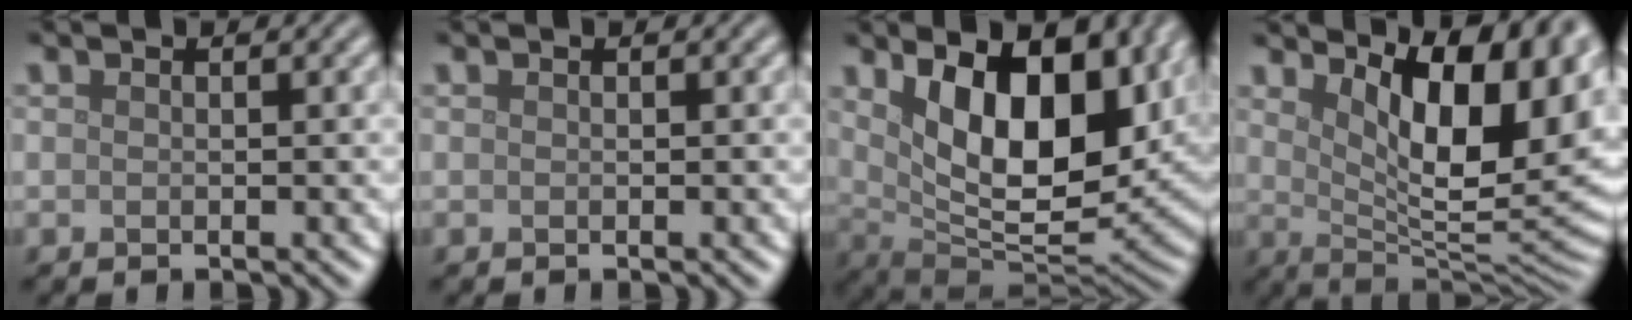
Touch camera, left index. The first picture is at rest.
{"total": 0.0}
{"total": 13.3, "force": [4.3, 6.4, 10.8], "torque": [-0.157, -0.012, 0.073]}
{"total": 12.2, "force": [4.4, 4.7, 10.4], "torque": [-0.134, -0.004, 0.073]}